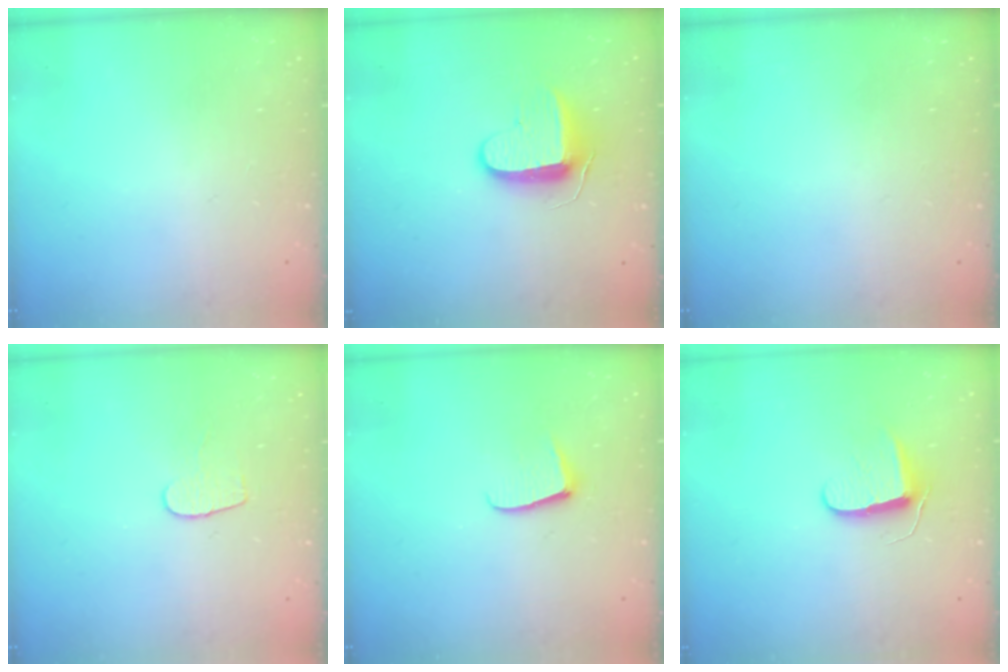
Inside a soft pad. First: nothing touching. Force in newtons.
{"total": 10.4, "press": 10.3, "slide": 0.9}
{"total": 0.0}
{"total": 5.4, "press": 5.4, "slide": 0.6}
{"total": 5.7, "press": 5.7, "slide": 0.6}
{"total": 7.2, "press": 7.2, "slide": 0.7}